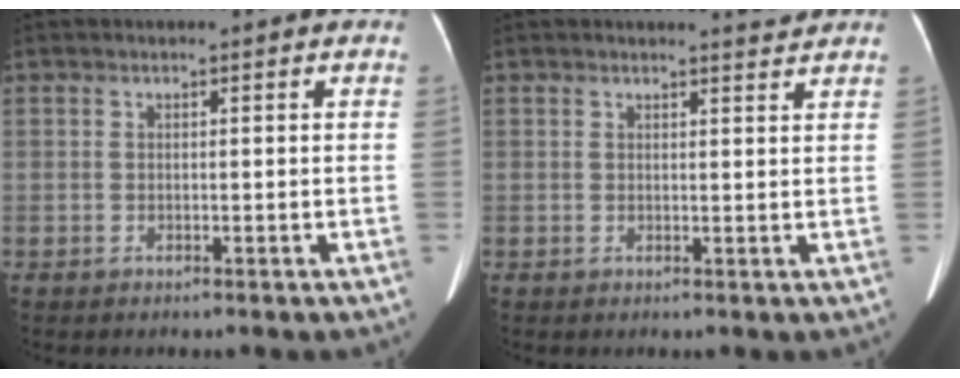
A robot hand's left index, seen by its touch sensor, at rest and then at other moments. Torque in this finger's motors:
{"motor_torque": [0.06, -0.47, -0.12, 0.00]}